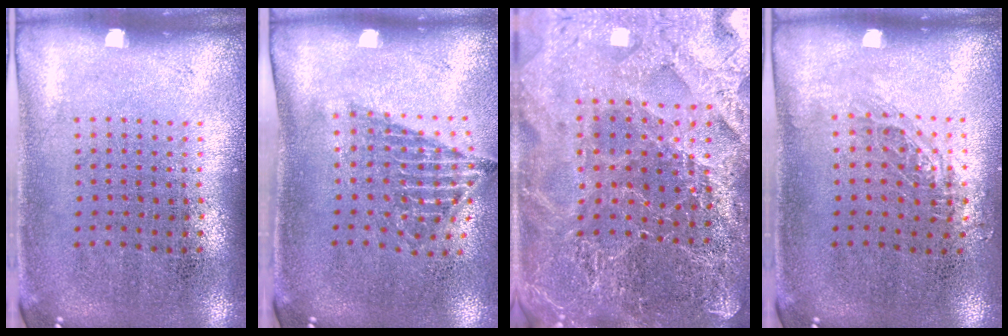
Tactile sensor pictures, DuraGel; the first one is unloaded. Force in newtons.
{"total": 1.6, "press": 1.2, "slide": 1.0}
{"total": 4.5, "press": 4.3, "slide": 1.5}
{"total": 0.8, "press": 0.8, "slide": 0.1}